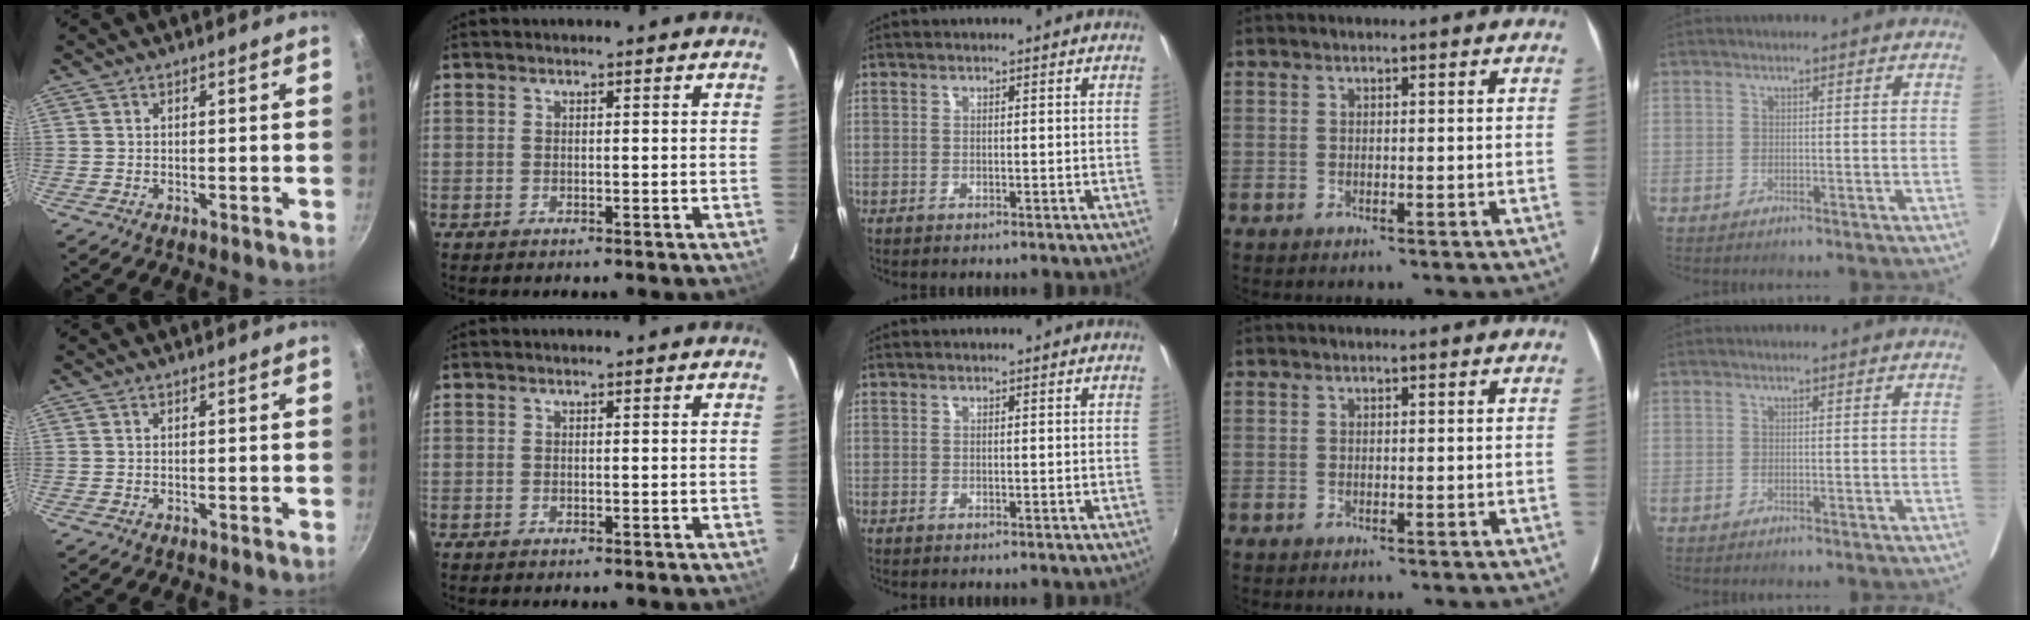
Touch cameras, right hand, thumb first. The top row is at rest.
{}